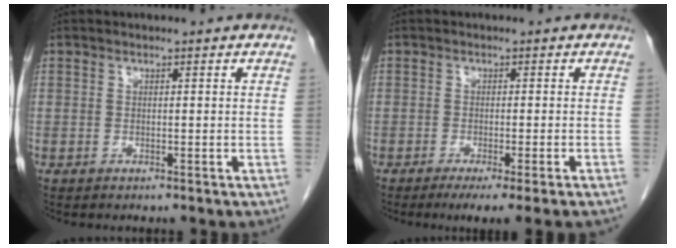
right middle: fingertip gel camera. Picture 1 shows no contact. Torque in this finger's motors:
{"motor_torque": [0.79, -0.77, 0.09, 0.07]}